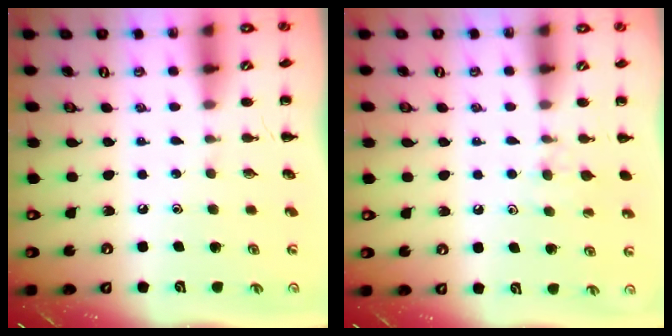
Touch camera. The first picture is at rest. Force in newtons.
{"total": 5.7, "press": 5.4, "slide": 2.0}